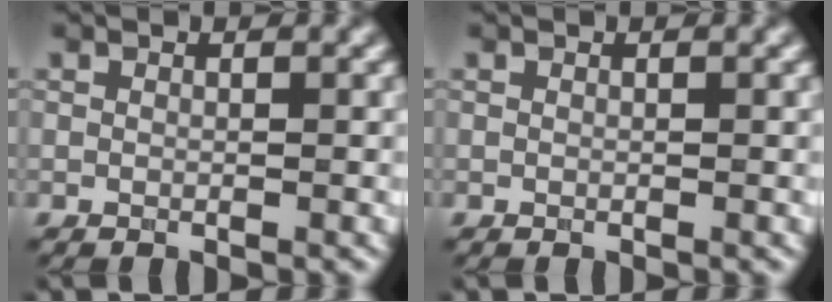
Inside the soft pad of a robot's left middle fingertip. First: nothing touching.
{"total": 0.0}